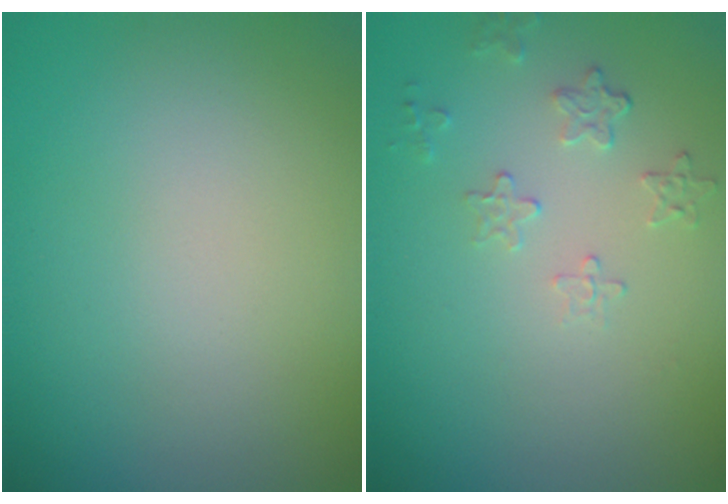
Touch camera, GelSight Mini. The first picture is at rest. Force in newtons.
{"total": 1.6, "press": 0.9, "slide": 1.4}